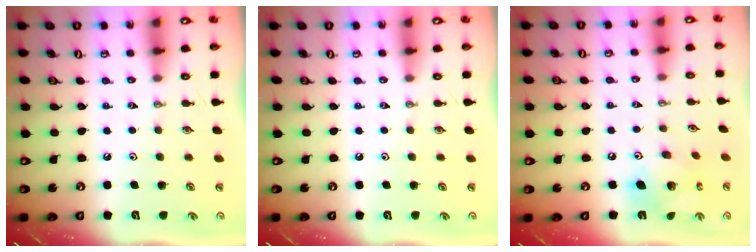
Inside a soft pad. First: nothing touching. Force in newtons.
{"total": 0.0}
{"total": 12.3, "press": 12.3, "slide": 1.2}